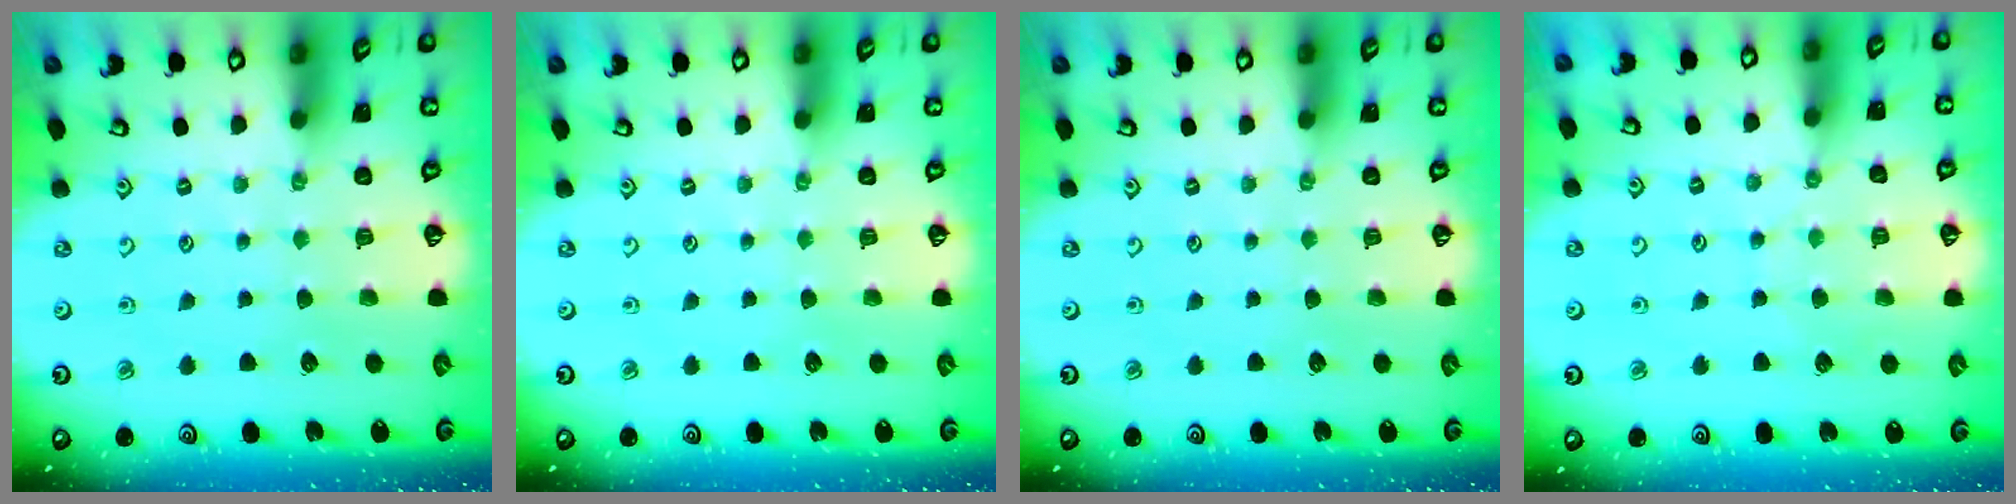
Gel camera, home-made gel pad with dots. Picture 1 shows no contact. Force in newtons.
{"total": 0.0}
{"total": 0.0}
{"total": 4.1, "press": 4.1, "slide": 0.6}